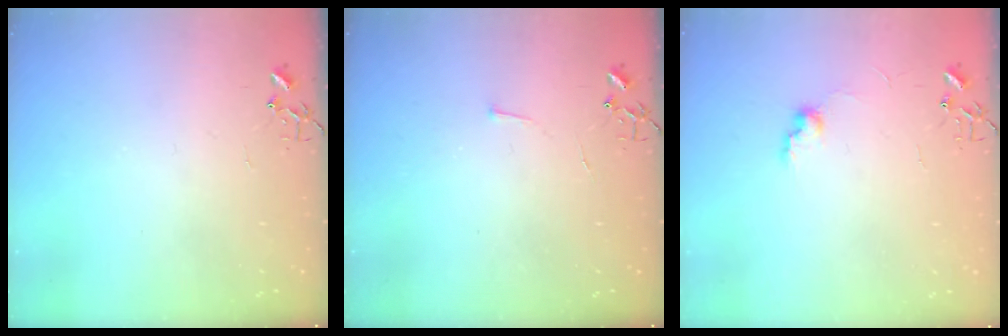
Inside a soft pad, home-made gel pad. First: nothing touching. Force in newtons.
{"total": 2.9, "press": 2.9, "slide": 0.4}
{"total": 7.5, "press": 7.4, "slide": 0.8}